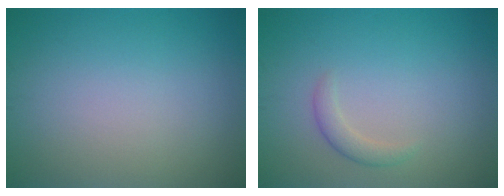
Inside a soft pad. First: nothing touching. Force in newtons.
{"total": 1.4, "press": 1.4, "slide": 0.1}